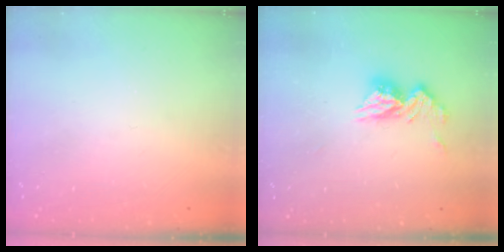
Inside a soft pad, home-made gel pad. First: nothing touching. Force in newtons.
{"total": 11.5, "press": 11.4, "slide": 1.1}